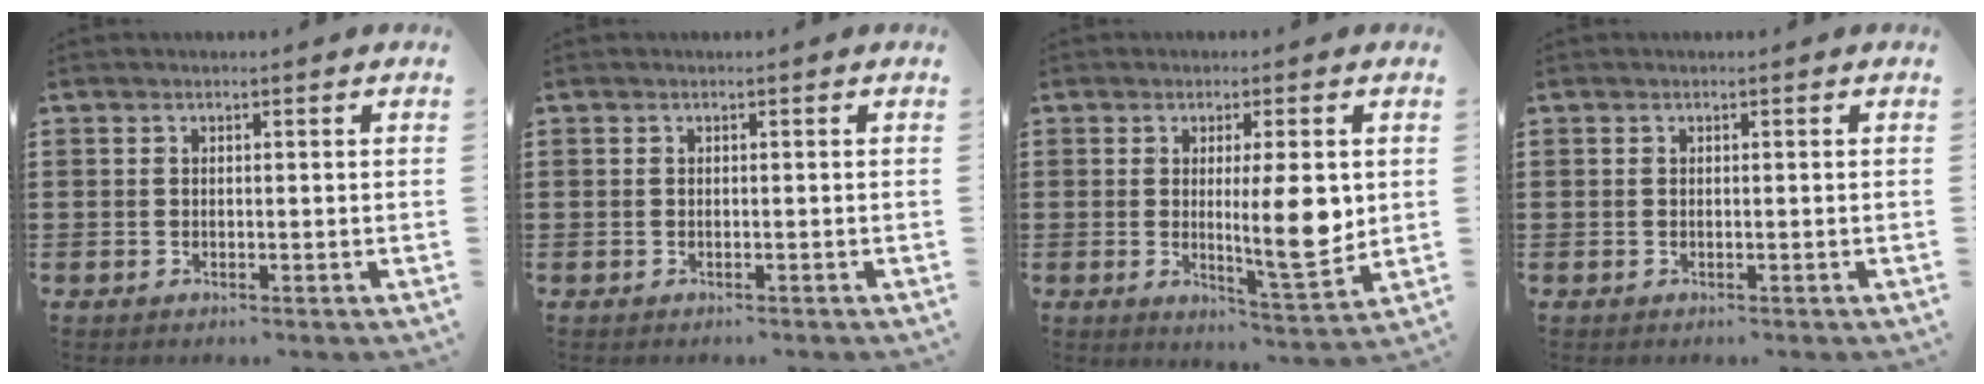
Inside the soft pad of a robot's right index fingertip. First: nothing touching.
{"total": 0.0}
{"total": 8.8, "force": [0.8, 2.0, 8.5], "torque": [-0.120, -0.018, 0.009]}
{"total": 0.0}